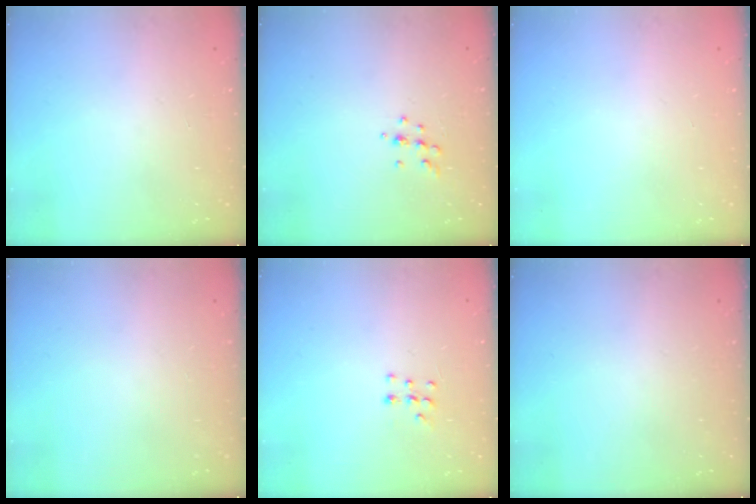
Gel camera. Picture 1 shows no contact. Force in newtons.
{"total": 5.6, "press": 5.6, "slide": 0.9}
{"total": 0.0}
{"total": 0.0}
{"total": 5.9, "press": 5.8, "slide": 1.1}
{"total": 0.0}